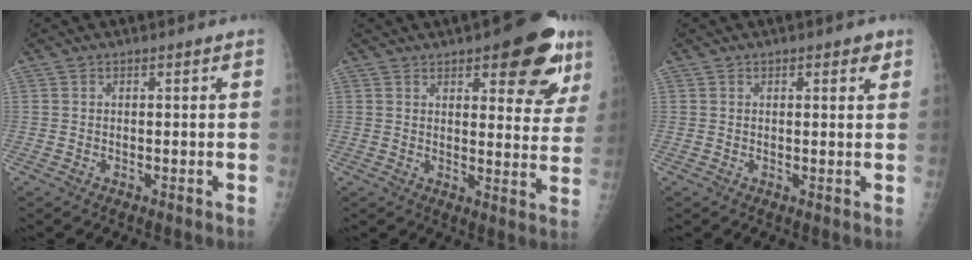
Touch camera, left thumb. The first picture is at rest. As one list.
[{"total": 14.9, "force": [8.0, 5.6, 11.3], "torque": [-0.094, -0.035, 0.097]}, {"total": 2.4, "force": [1.2, 1.1, 1.7], "torque": [-0.010, -0.002, 0.011]}]